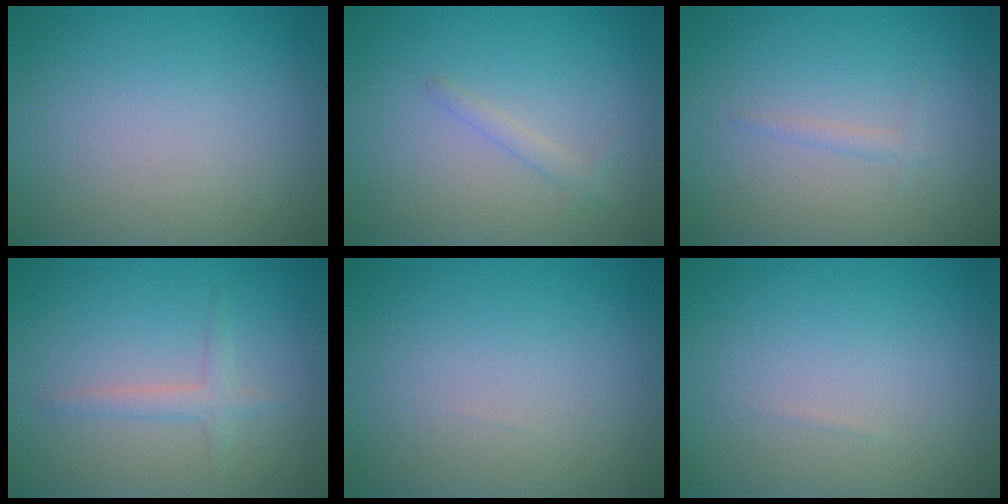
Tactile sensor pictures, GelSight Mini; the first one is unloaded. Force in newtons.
{"total": 1.1, "press": 1.1, "slide": 0.1}
{"total": 1.0, "press": 1.0, "slide": 0.1}
{"total": 1.6, "press": 1.6, "slide": 0.1}
{"total": 0.0}
{"total": 0.0}